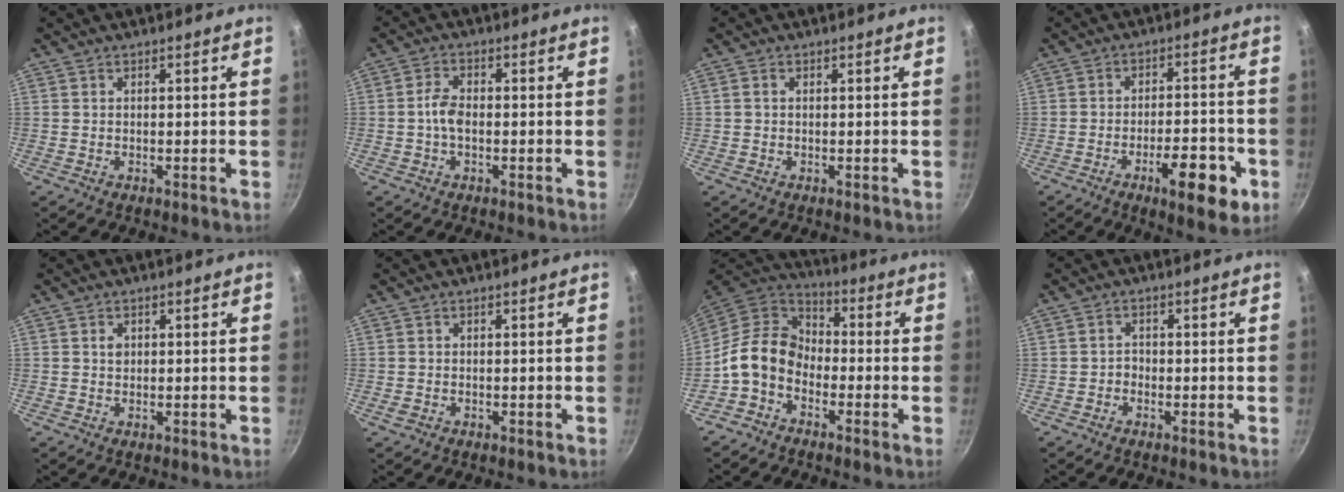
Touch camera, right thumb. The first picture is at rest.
{"total": 3.9, "force": [-0.7, 2.2, 3.1], "torque": [-0.060, 0.016, -0.019]}
{"total": 0.9, "force": [0.1, 0.7, 0.6], "torque": [-0.010, 0.005, 0.001]}
{"total": 12.0, "force": [-5.1, 4.2, 10.1], "torque": [-0.121, 0.021, -0.069]}
{"total": 1.4, "force": [0.3, 1.1, 0.8], "torque": [-0.008, 0.002, 0.003]}
{"total": 1.1, "force": [-0.5, 0.9, 0.5], "torque": [-0.008, 0.000, -0.008]}
{"total": 11.7, "force": [-3.4, 8.7, 7.0], "torque": [-0.102, 0.046, -0.090]}
{"total": 1.5, "force": [-0.8, 1.1, 0.6], "torque": [-0.003, 0.012, -0.017]}